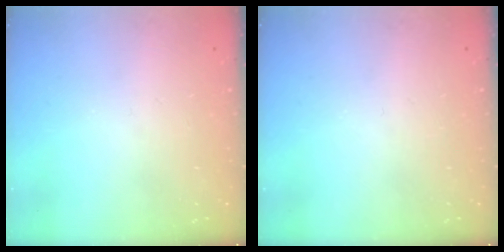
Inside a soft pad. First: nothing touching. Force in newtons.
{"total": 0.0}